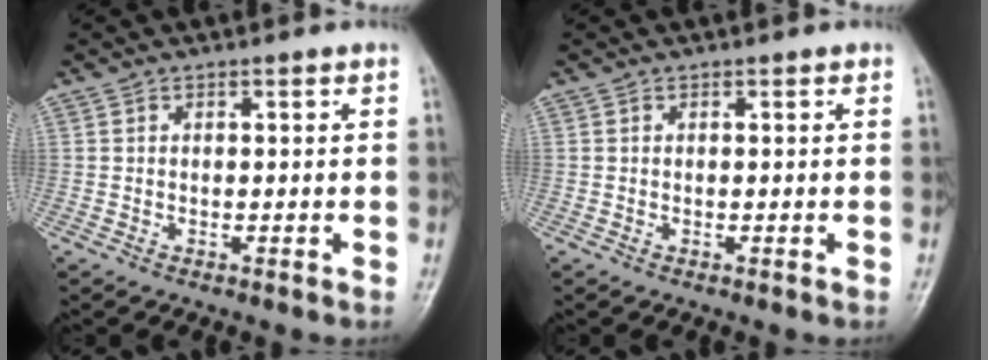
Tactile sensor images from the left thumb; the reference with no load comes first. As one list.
[{"total": 0.0}]